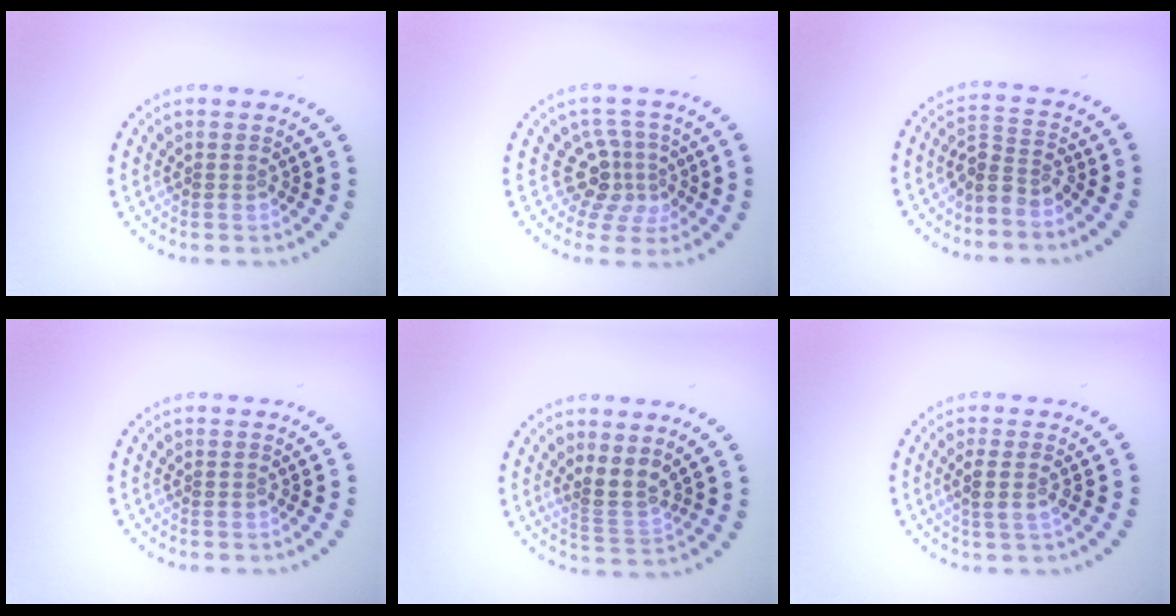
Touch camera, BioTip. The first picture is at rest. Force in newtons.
{"total": 3.5, "press": 2.4, "slide": 2.5}
{"total": 2.7, "press": 2.0, "slide": 1.8}
{"total": 0.0}
{"total": 2.6, "press": 2.0, "slide": 1.6}
{"total": 1.9, "press": 1.6, "slide": 1.1}